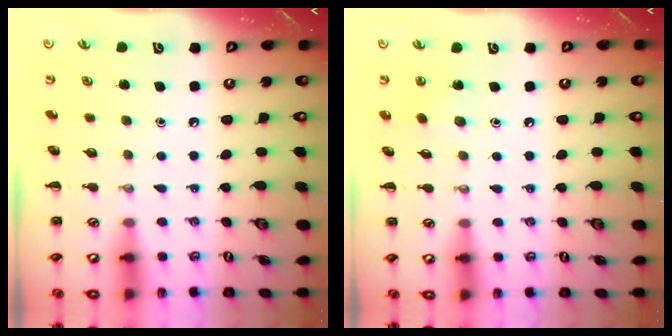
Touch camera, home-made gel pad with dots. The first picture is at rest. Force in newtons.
{"total": 4.6, "press": 4.4, "slide": 1.5}